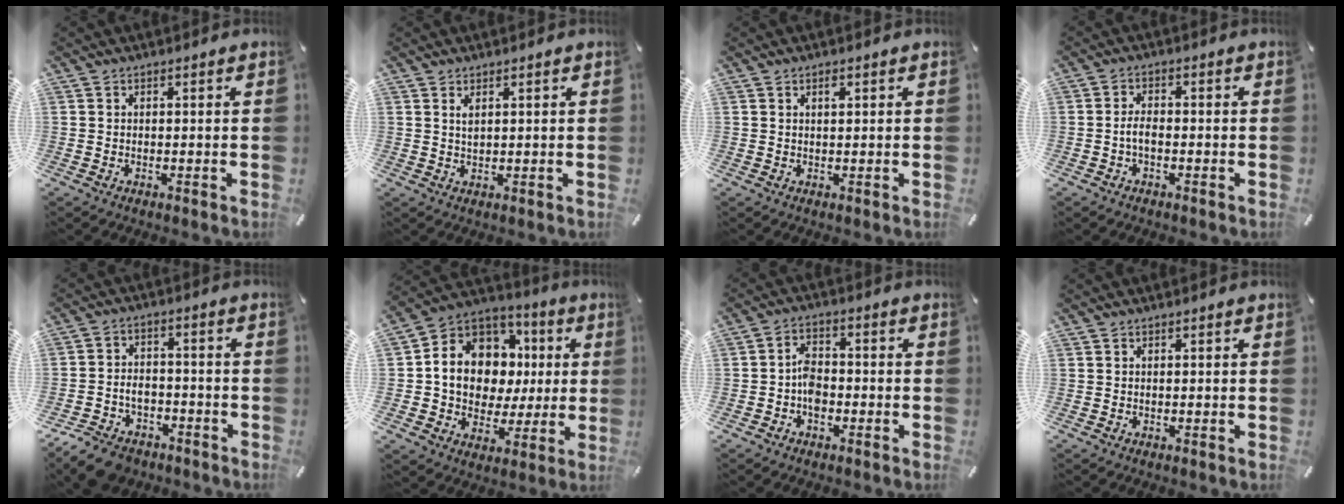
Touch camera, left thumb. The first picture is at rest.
{"total": 1.6, "force": [0.8, 0.6, 1.3], "torque": [-0.029, 0.000, 0.015]}
{"total": 1.0, "force": [0.5, 0.4, 0.8], "torque": [-0.009, -0.001, 0.007]}
{"total": 3.0, "force": [-1.0, 1.3, 2.5], "torque": [-0.056, 0.002, -0.023]}
{"total": 7.8, "force": [-5.5, 5.0, 2.6], "torque": [-0.043, 0.038, -0.099]}
{"total": 12.6, "force": [1.5, 11.1, 5.8], "torque": [-0.129, -0.023, 0.035]}
{"total": 5.0, "force": [-1.9, 3.6, 3.0], "torque": [-0.051, 0.017, -0.032]}
{"total": 0.0}